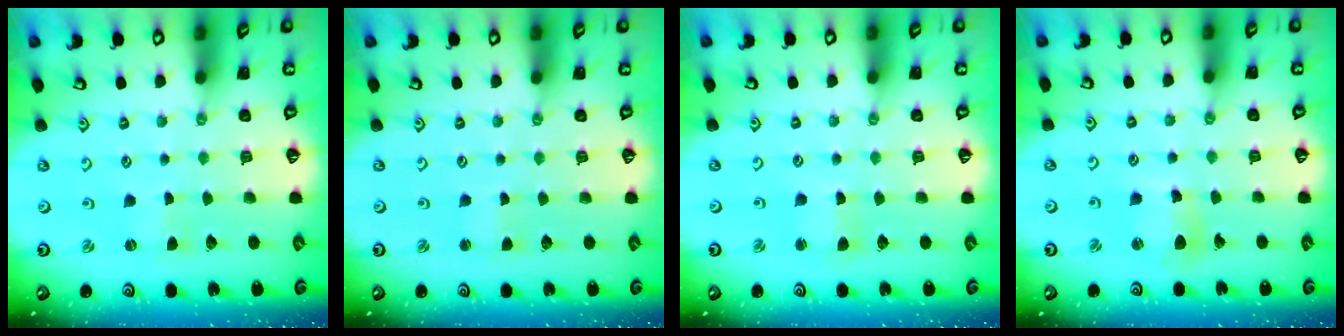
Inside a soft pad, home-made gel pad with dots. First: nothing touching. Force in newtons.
{"total": 1.4, "press": 1.4, "slide": 0.2}
{"total": 2.2, "press": 2.2, "slide": 0.3}
{"total": 7.1, "press": 7.0, "slide": 1.0}